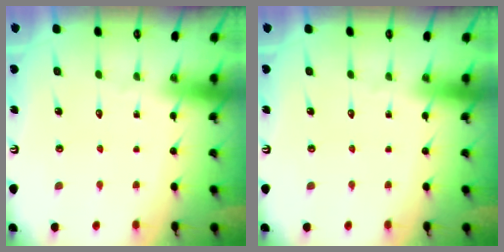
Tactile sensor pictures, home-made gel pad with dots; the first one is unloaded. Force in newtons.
{"total": 0.0}